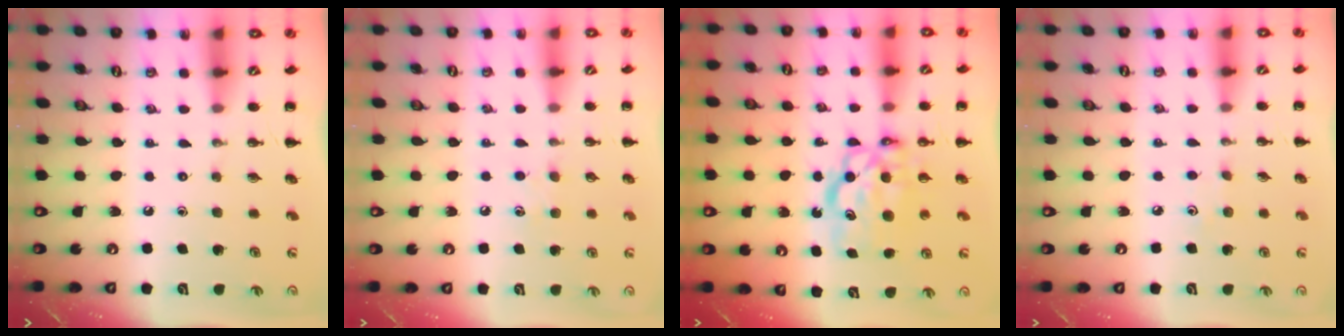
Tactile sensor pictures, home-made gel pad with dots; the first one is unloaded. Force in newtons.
{"total": 5.0, "press": 4.8, "slide": 1.4}
{"total": 8.2, "press": 8.1, "slide": 1.3}
{"total": 2.8, "press": 2.7, "slide": 0.8}